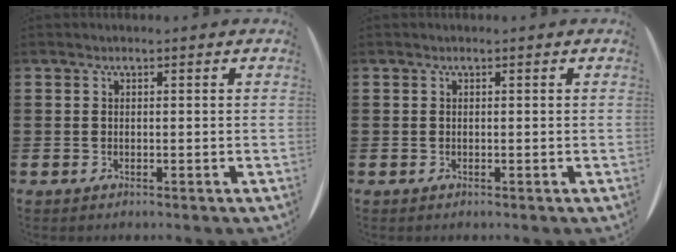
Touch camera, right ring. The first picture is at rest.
{"total": 0.0}